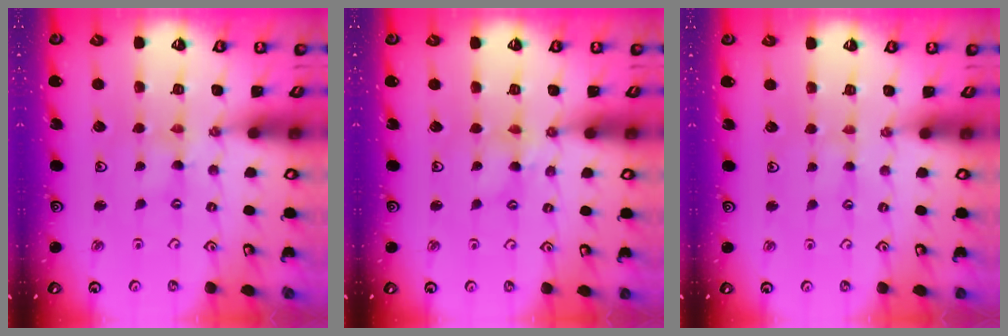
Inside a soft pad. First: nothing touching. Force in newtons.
{"total": 3.5, "press": 3.5, "slide": 0.4}
{"total": 0.9, "press": 0.9, "slide": 0.2}